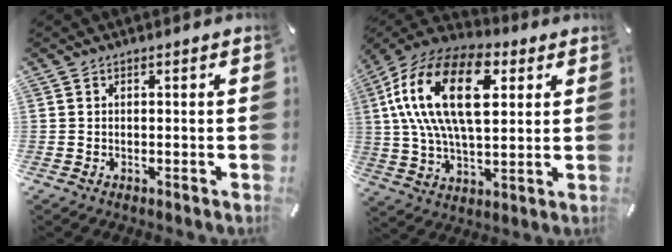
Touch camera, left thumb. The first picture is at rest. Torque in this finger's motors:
{"motor_torque": [2.60, 2.41, 2.26, -0.51, 0.90]}